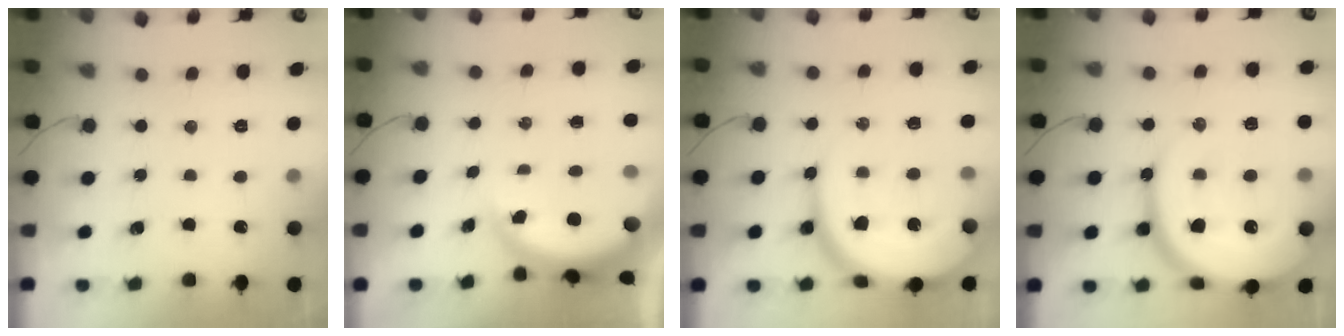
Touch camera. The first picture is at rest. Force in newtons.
{"total": 4.6, "press": 4.6, "slide": 0.3}
{"total": 15.2, "press": 15.1, "slide": 1.6}
{"total": 24.4, "press": 24.3, "slide": 2.5}